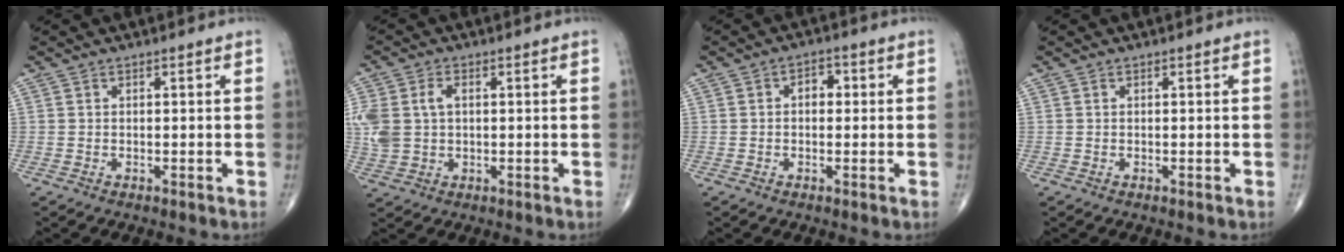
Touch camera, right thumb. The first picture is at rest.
{"total": 9.6, "force": [1.2, 6.7, 6.7], "torque": [-0.172, 0.012, 0.033]}
{"total": 2.4, "force": [0.1, 1.7, 1.7], "torque": [-0.013, 0.011, -0.005]}
{"total": 0.0}